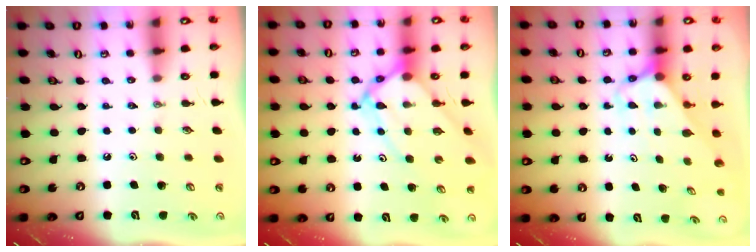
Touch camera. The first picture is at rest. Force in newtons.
{"total": 10.0, "press": 10.0, "slide": 0.7}
{"total": 2.9, "press": 2.9, "slide": 0.2}